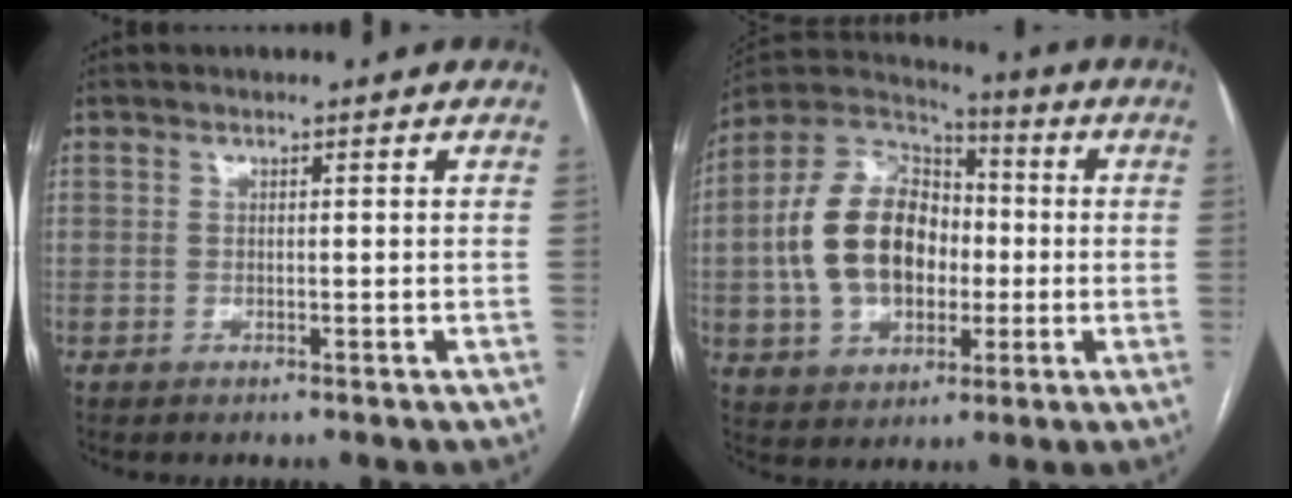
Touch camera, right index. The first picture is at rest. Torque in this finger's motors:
{"motor_torque": [2.11, 0.00, 1.05, 0.21]}